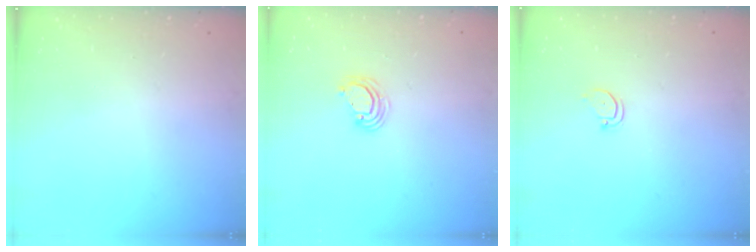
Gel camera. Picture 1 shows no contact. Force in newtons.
{"total": 4.4, "press": 4.4, "slide": 0.2}
{"total": 2.4, "press": 2.4, "slide": 0.2}